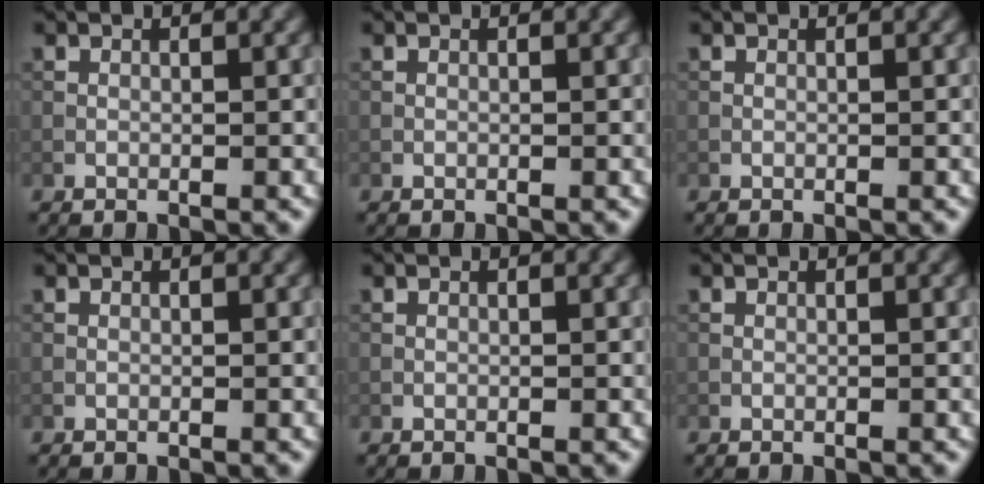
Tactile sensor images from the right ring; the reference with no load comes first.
{"total": 0.0}
{"total": 0.0}
{"total": 0.0}
{"total": 0.0}
{"total": 0.0}